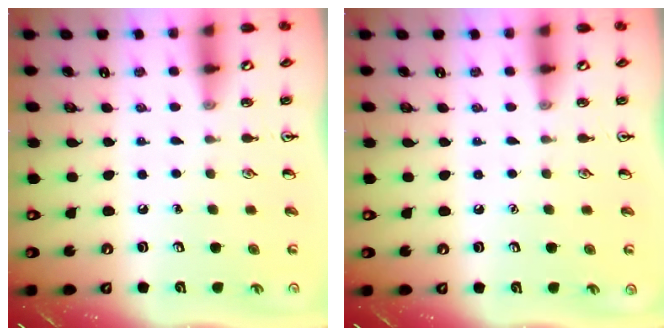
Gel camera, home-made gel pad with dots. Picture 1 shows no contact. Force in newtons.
{"total": 0.0}